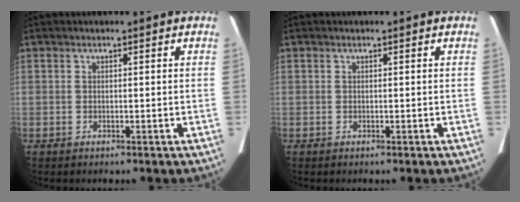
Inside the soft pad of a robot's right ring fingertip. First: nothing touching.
{"total": 0.0}